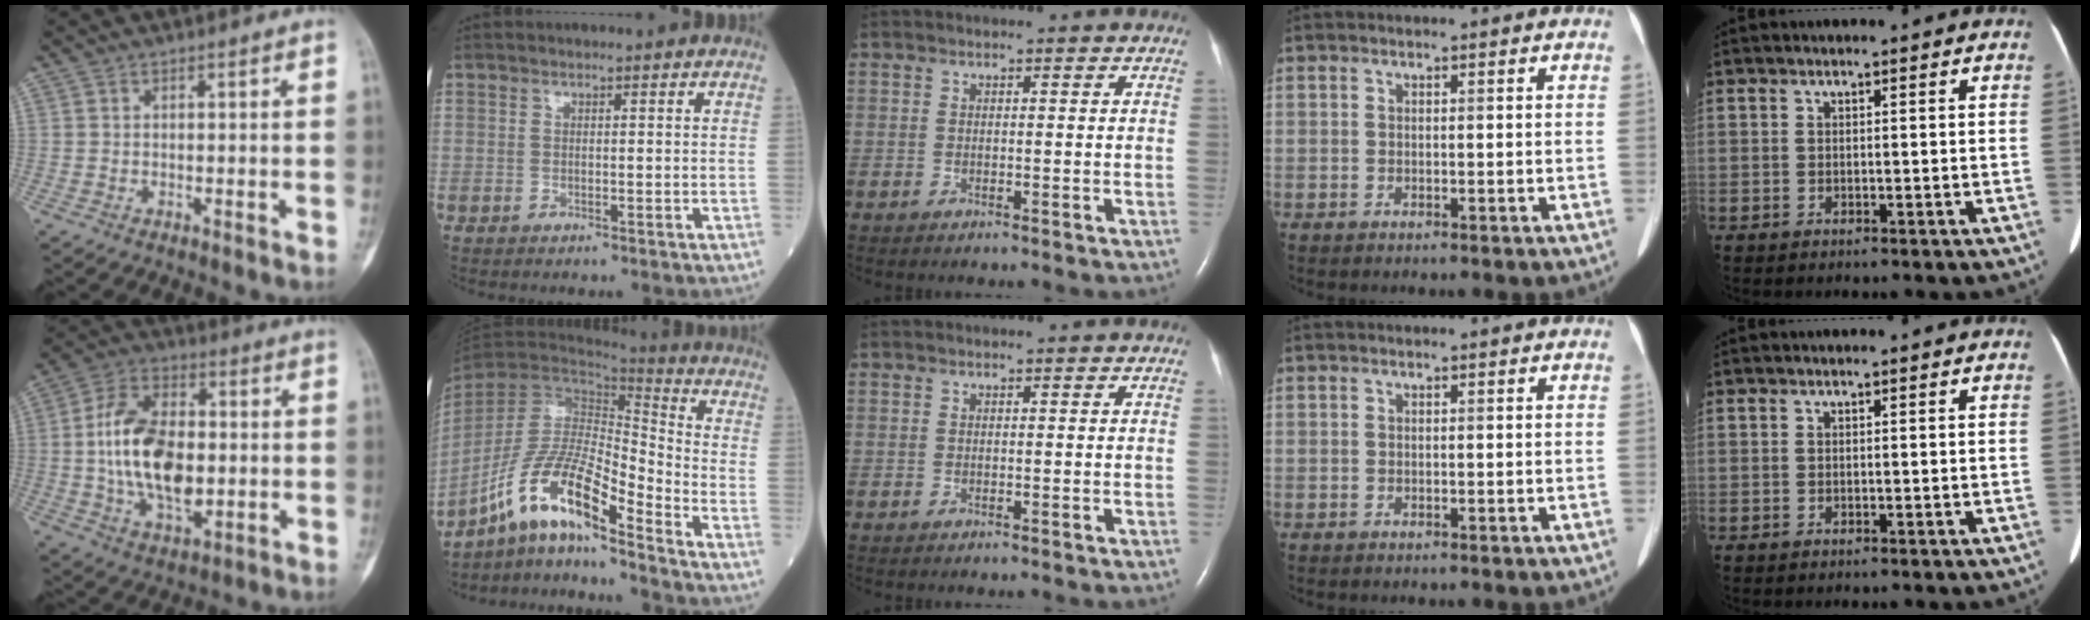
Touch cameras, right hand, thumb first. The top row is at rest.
{"thumb": {"total": 17.2, "force": [-0.5, 10.0, 14.0], "torque": [-0.243, 0.009, -0.008]}, "index": {"total": 14.0, "force": [-9.9, 1.6, 9.8], "torque": [-0.197, 0.002, -0.184]}}